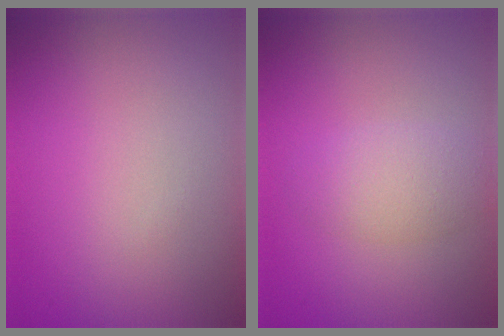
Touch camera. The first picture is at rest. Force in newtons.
{"total": 2.7, "press": 2.7, "slide": 0.1}